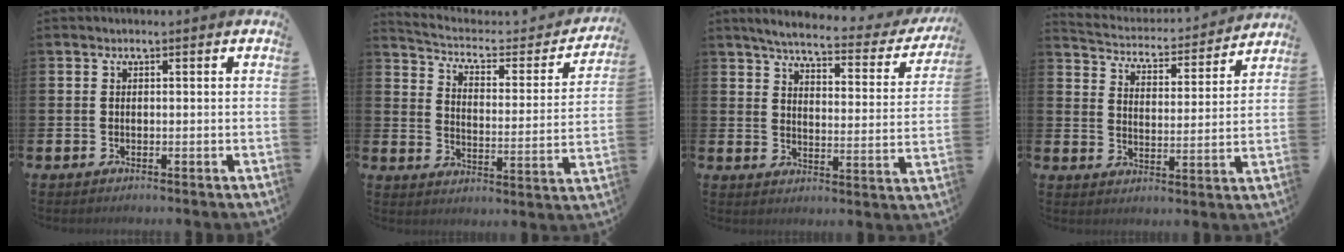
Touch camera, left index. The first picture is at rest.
{"total": 4.6, "force": [3.8, 2.1, 1.7], "torque": [-0.049, -0.031, 0.053]}
{"total": 4.9, "force": [4.3, 0.9, 2.2], "torque": [-0.057, -0.035, 0.063]}
{"total": 4.4, "force": [4.3, 1.0, 0.4], "torque": [-0.035, -0.042, 0.068]}